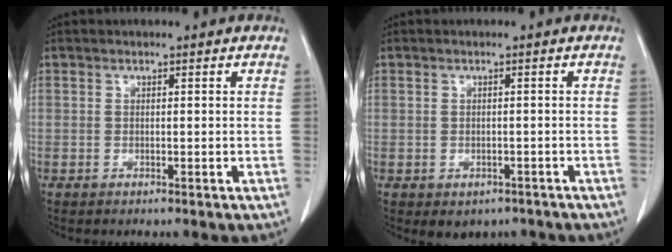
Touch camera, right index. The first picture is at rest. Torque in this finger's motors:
{"motor_torque": [-0.41, -0.40, -0.22, -0.07]}